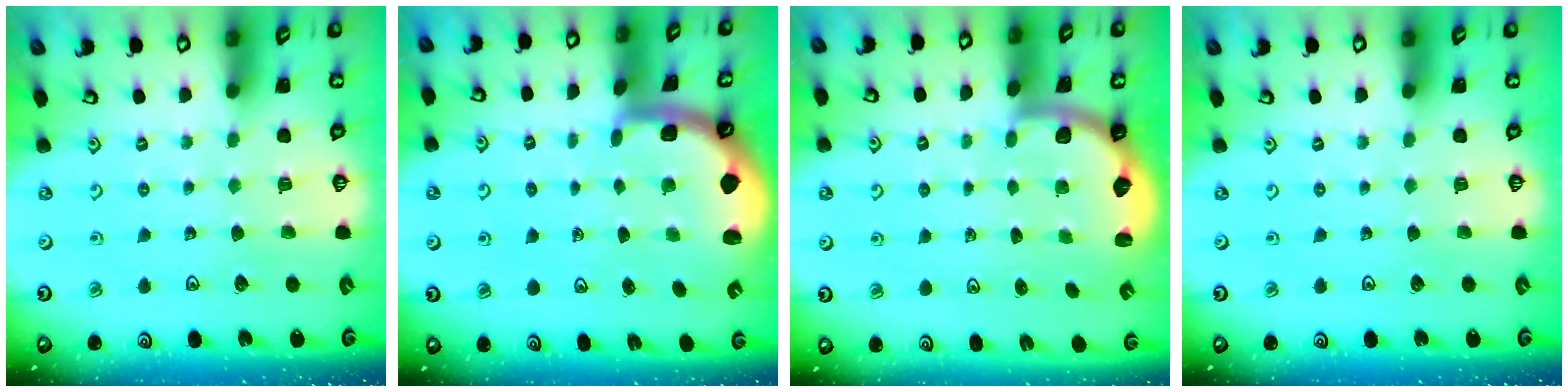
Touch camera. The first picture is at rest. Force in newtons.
{"total": 1.6, "press": 1.6, "slide": 0.2}
{"total": 2.4, "press": 1.9, "slide": 1.4}
{"total": 0.0}